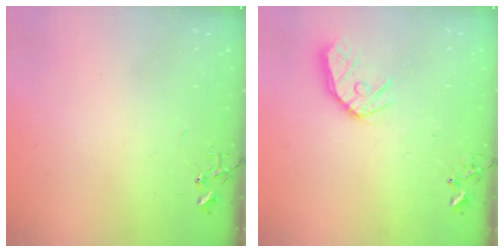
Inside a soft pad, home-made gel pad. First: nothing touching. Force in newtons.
{"total": 12.6, "press": 12.5, "slide": 1.4}